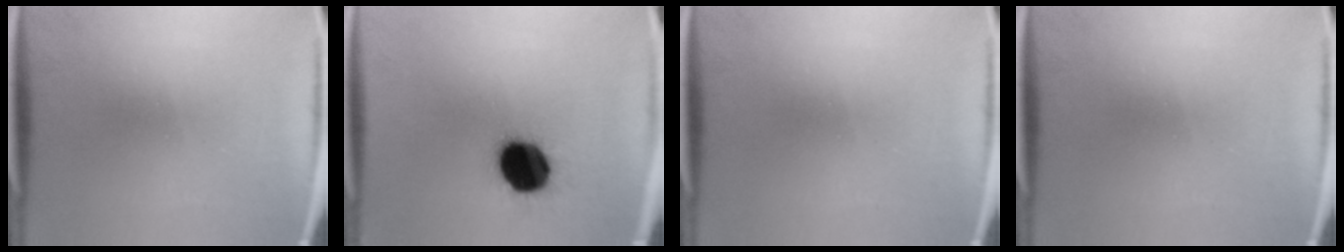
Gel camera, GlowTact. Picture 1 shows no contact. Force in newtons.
{"total": 15.6}
{"total": 0.0}
{"total": 0.0}